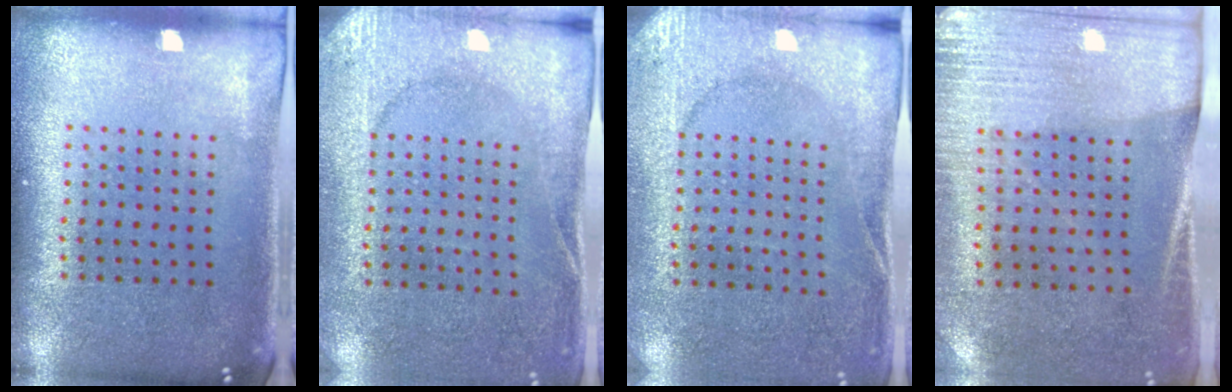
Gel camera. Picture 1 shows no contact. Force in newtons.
{"total": 2.6, "press": 2.4, "slide": 0.9}
{"total": 2.6, "press": 2.4, "slide": 0.9}
{"total": 2.8, "press": 2.5, "slide": 1.3}